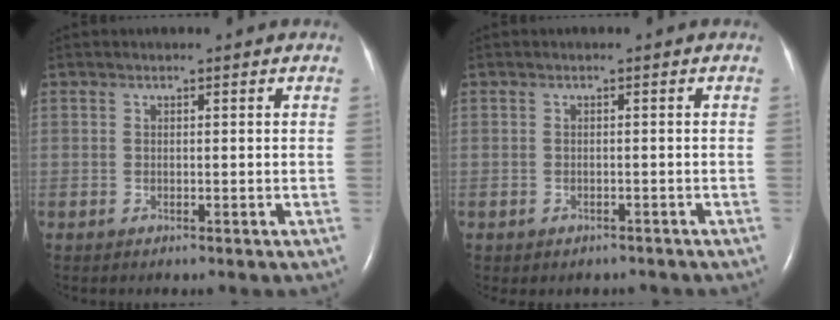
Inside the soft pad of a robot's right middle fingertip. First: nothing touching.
{"total": 1.8, "force": [-1.4, 1.0, 0.4], "torque": [-0.008, 0.001, -0.014]}